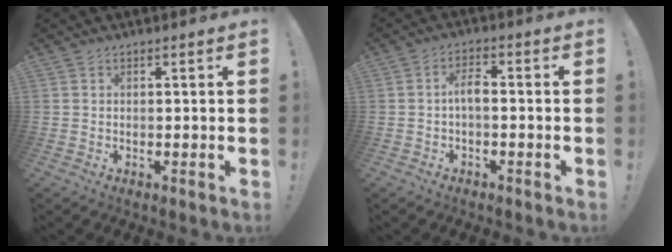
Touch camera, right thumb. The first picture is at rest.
{"total": 4.3, "force": [-1.2, 1.4, 3.9], "torque": [-0.082, 0.011, -0.025]}